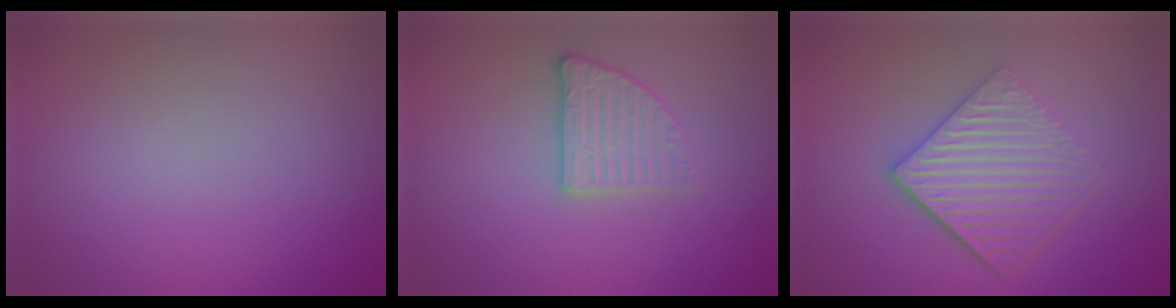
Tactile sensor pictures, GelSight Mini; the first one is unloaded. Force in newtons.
{"total": 2.6, "press": 2.3, "slide": 1.3}
{"total": 5.6, "press": 3.9, "slide": 4.1}